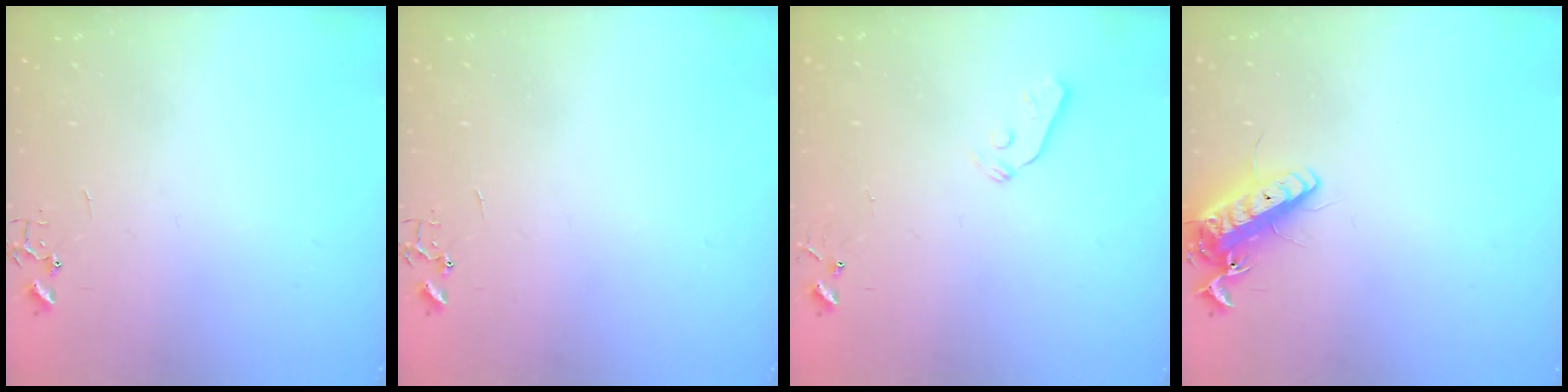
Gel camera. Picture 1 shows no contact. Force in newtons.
{"total": 0.0}
{"total": 4.1, "press": 4.0, "slide": 0.6}
{"total": 13.6, "press": 13.4, "slide": 2.3}